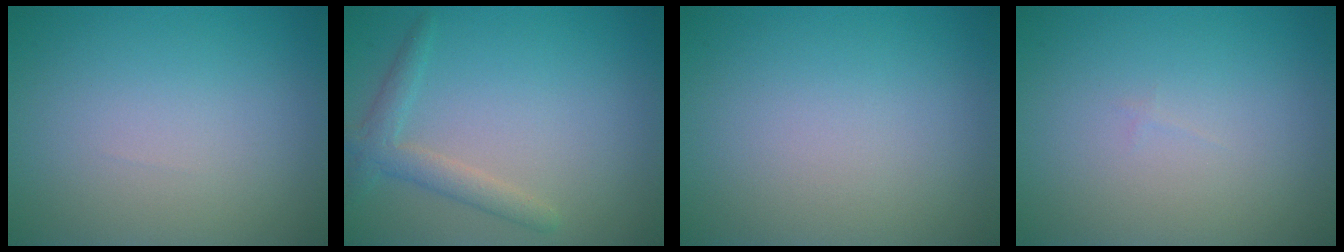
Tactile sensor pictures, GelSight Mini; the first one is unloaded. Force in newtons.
{"total": 2.3, "press": 2.3, "slide": 0.2}
{"total": 0.0}
{"total": 0.0}